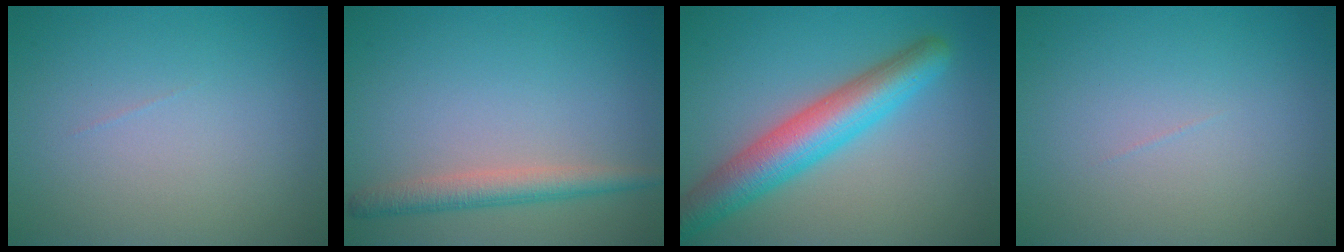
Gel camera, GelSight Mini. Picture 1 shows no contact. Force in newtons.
{"total": 2.9, "press": 2.9, "slide": 0.1}
{"total": 6.6, "press": 6.6, "slide": 0.2}
{"total": 0.0}